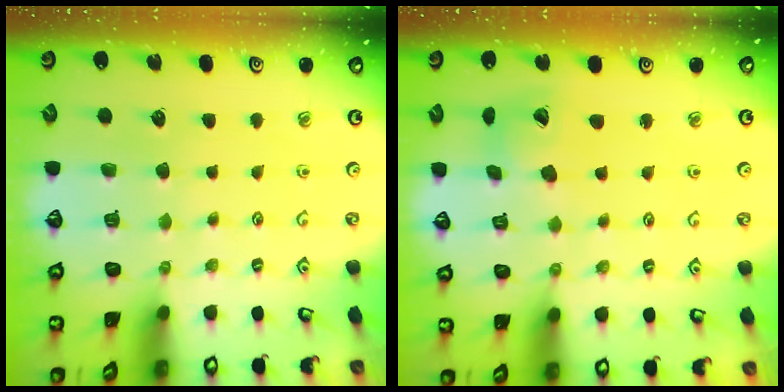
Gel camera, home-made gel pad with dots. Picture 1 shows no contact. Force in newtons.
{"total": 9.5, "press": 9.4, "slide": 1.3}